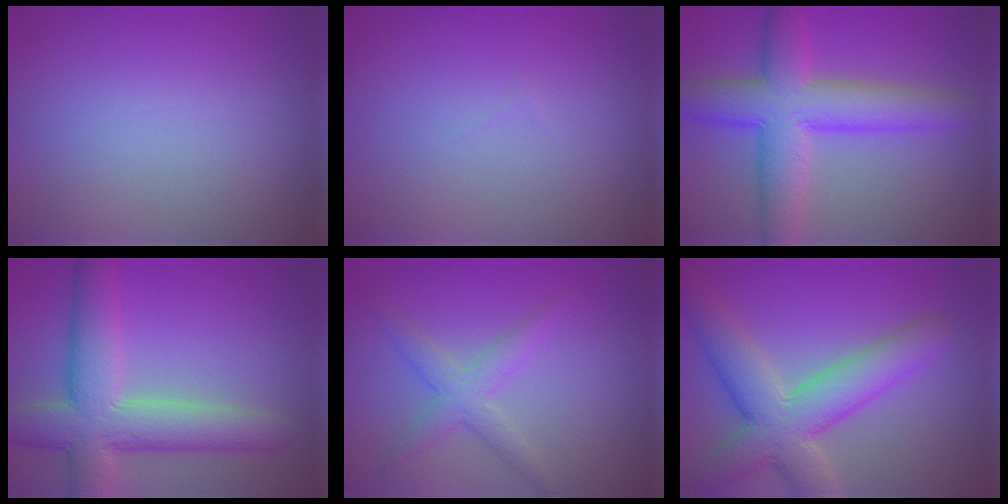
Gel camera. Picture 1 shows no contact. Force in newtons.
{"total": 0.0}
{"total": 7.9, "press": 7.9, "slide": 0.3}
{"total": 8.4, "press": 8.4, "slide": 0.8}
{"total": 2.8, "press": 2.8, "slide": 0.1}
{"total": 8.0, "press": 8.0, "slide": 0.5}